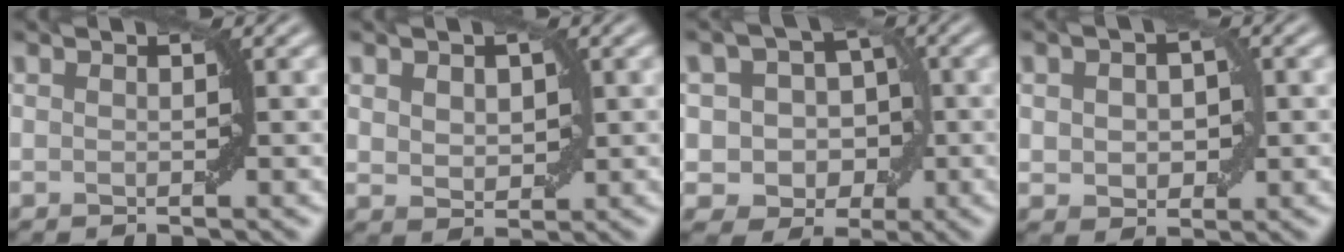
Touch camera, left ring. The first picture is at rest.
{"total": 2.3, "force": [0.8, 1.7, 1.4], "torque": [-0.026, -0.002, 0.018]}
{"total": 5.7, "force": [0.2, 5.0, 2.7], "torque": [-0.016, 0.012, -0.018]}
{"total": 3.5, "force": [0.3, 2.4, 2.5], "torque": [-0.040, 0.001, 0.005]}